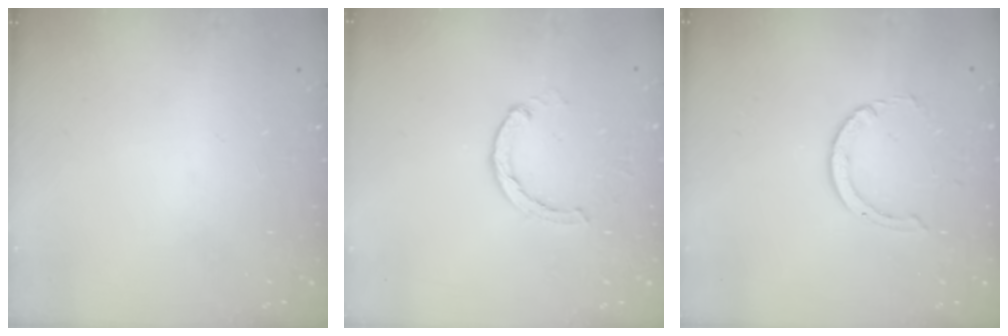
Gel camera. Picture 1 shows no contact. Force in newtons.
{"total": 2.0, "press": 2.0, "slide": 0.2}
{"total": 3.3, "press": 3.3, "slide": 0.3}